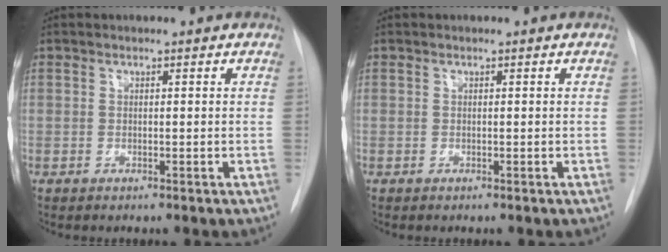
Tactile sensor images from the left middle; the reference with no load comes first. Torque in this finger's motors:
{"motor_torque": [0.00, 0.00, -0.02, 0.00]}